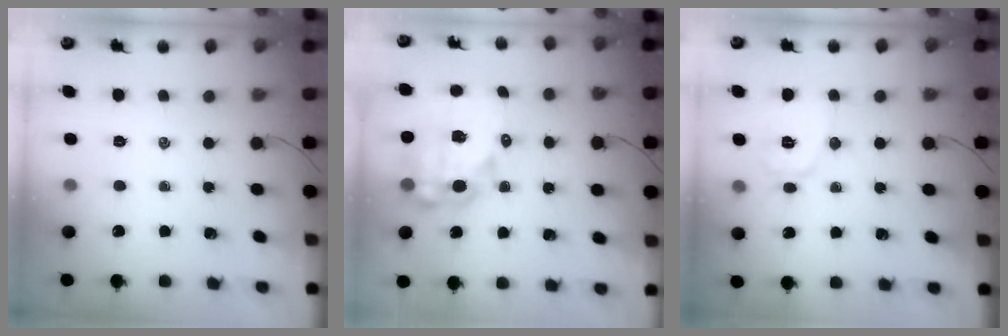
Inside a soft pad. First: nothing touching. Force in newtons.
{"total": 15.4, "press": 15.0, "slide": 3.6}
{"total": 7.8, "press": 7.7, "slide": 0.9}